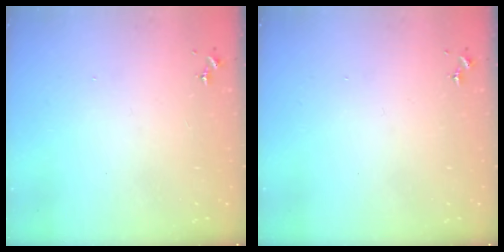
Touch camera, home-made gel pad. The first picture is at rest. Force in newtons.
{"total": 0.0}